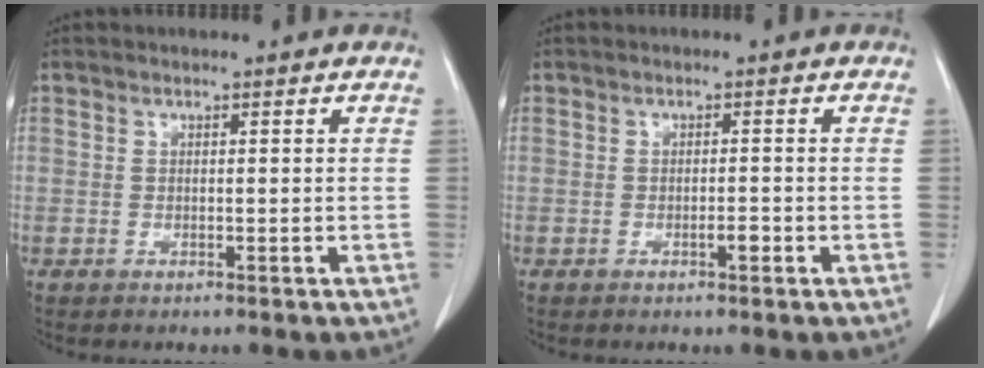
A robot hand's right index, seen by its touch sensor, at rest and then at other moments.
{"total": 1.2, "force": [-0.6, 0.3, 1.0], "torque": [-0.017, 0.000, -0.010]}